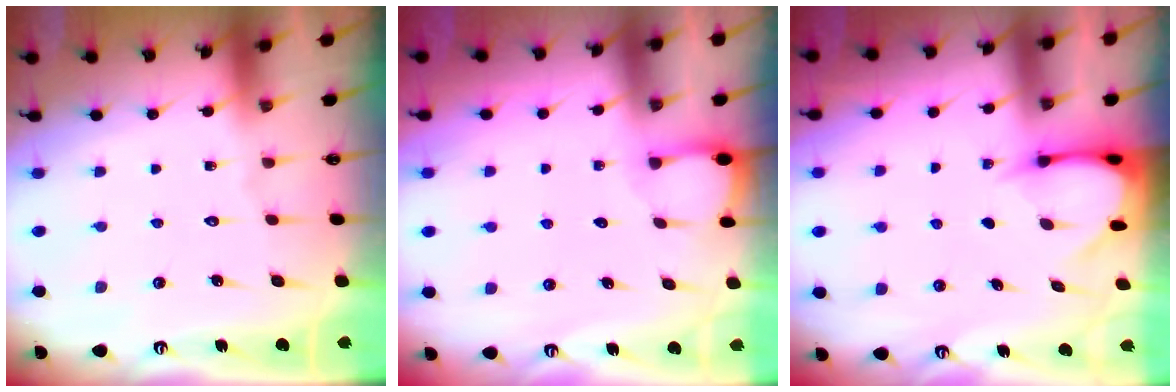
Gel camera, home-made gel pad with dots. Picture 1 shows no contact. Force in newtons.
{"total": 2.0, "press": 1.9, "slide": 0.3}
{"total": 3.6, "press": 3.6, "slide": 0.4}